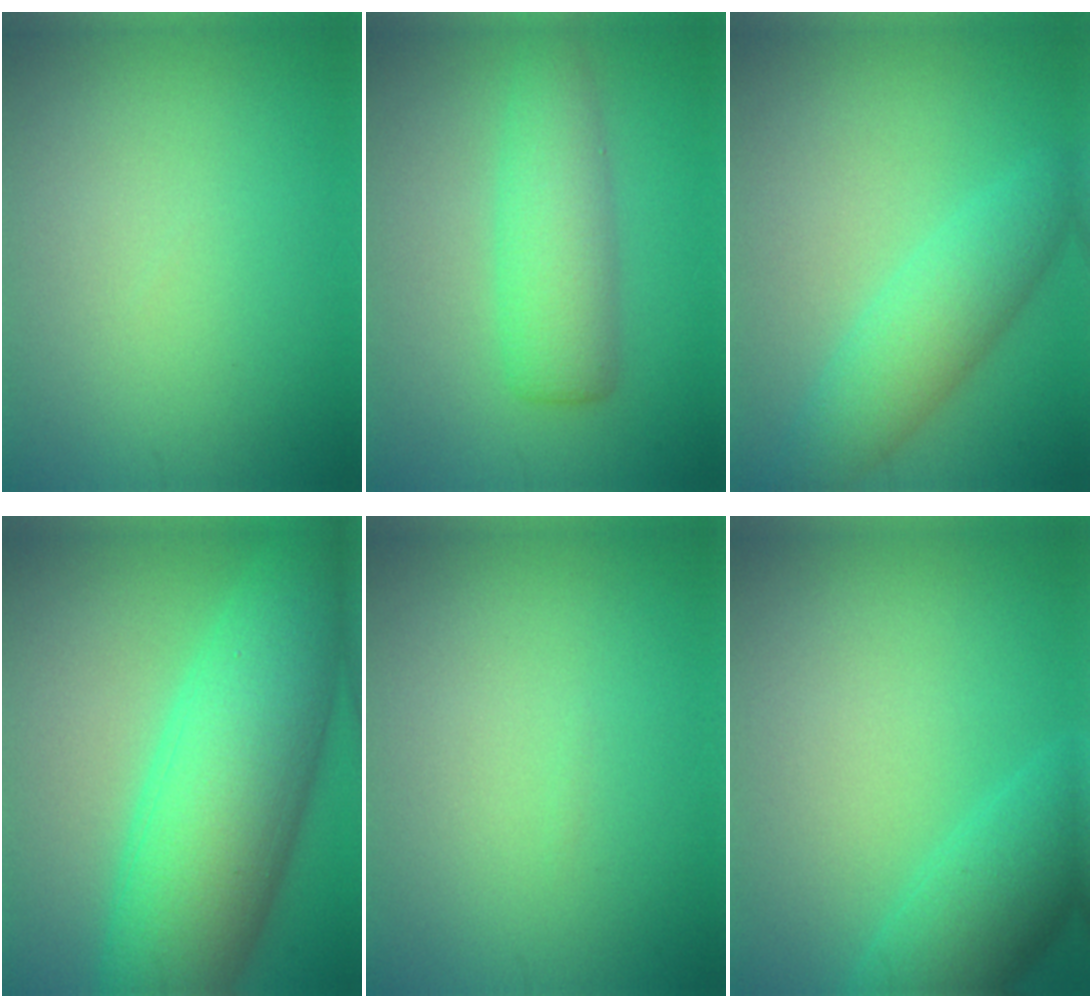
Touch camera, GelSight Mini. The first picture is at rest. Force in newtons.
{"total": 4.4, "press": 4.4, "slide": 0.2}
{"total": 4.5, "press": 4.5, "slide": 0.2}
{"total": 12.1, "press": 12.1, "slide": 0.4}
{"total": 0.0}
{"total": 5.1, "press": 5.1, "slide": 0.2}